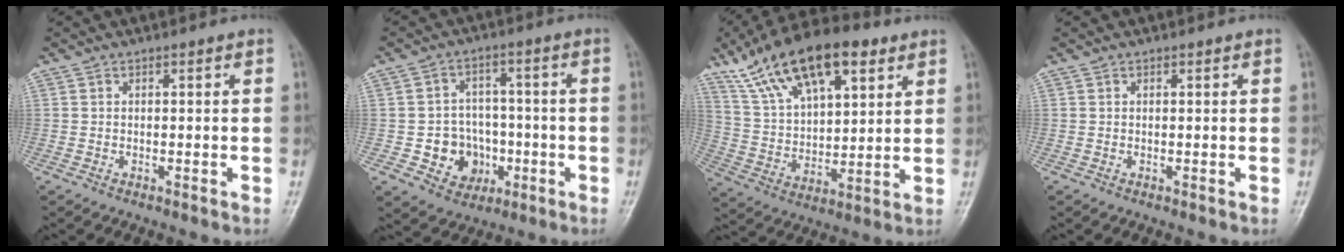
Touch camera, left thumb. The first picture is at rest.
{"total": 9.4, "force": [-2.2, 8.3, 4.0], "torque": [-0.014, 0.018, -0.029]}
{"total": 21.3, "force": [12.4, 9.4, 14.6], "torque": [-0.233, -0.023, 0.228]}
{"total": 0.0}